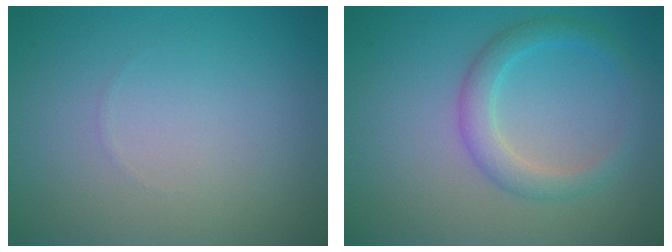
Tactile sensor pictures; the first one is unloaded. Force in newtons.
{"total": 2.9, "press": 2.8, "slide": 0.2}